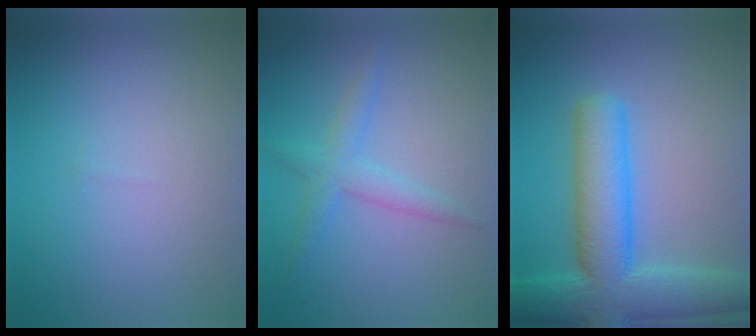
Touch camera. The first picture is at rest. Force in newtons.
{"total": 2.4, "press": 2.4, "slide": 0.1}
{"total": 8.9, "press": 8.9, "slide": 0.4}